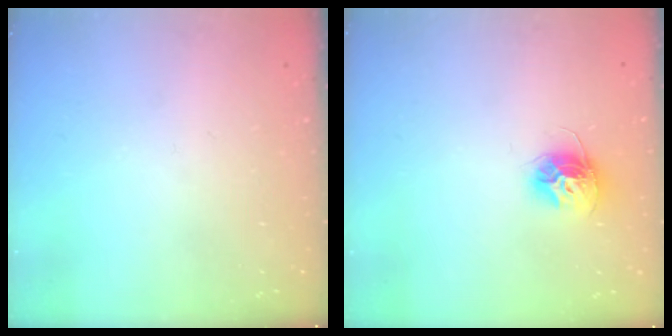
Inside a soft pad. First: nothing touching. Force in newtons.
{"total": 10.3, "press": 10.3, "slide": 0.4}